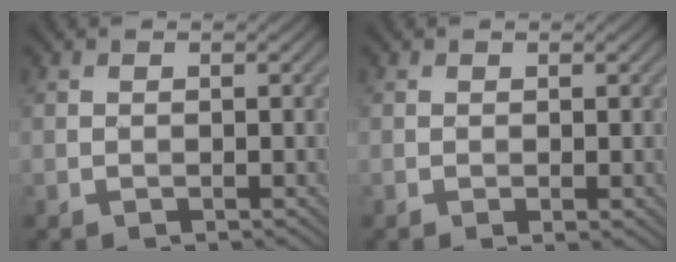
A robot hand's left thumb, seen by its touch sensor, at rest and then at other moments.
{"total": 0.9, "force": [0.1, 0.3, 0.8], "torque": [-0.020, -0.002, 0.003]}